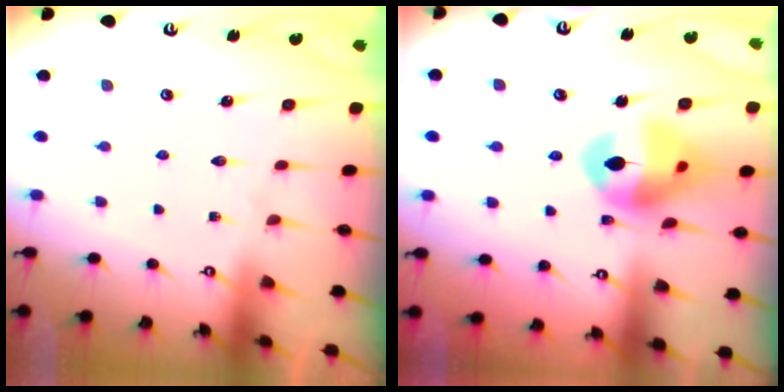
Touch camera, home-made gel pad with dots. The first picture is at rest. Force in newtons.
{"total": 15.6, "press": 15.5, "slide": 1.8}